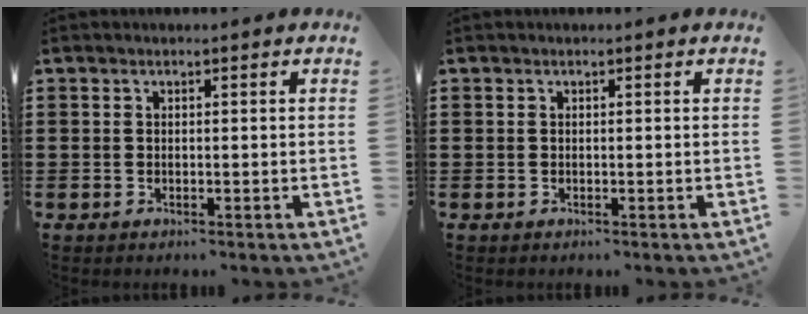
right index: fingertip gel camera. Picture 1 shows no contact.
{"total": 0.0}